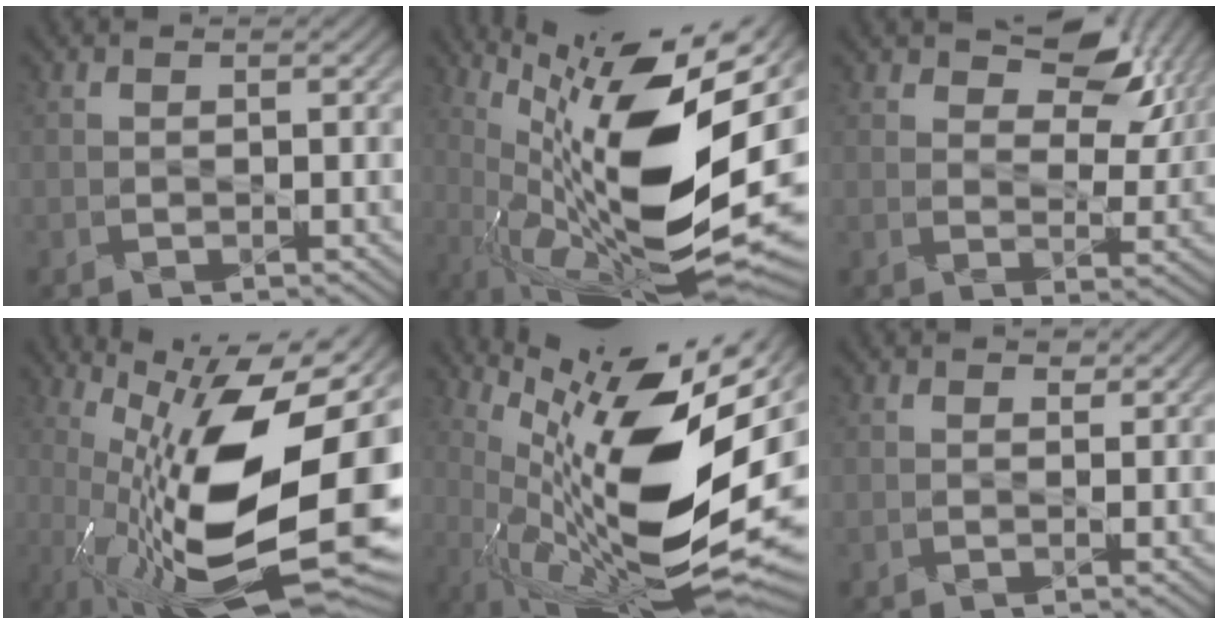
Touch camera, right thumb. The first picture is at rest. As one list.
[{"total": 19.5, "force": [3.5, 6.4, 18.1], "torque": [-0.309, 0.010, 0.068]}, {"total": 8.2, "force": [5.1, 4.1, 4.9], "torque": [-0.076, -0.002, 0.077]}, {"total": 19.6, "force": [-0.3, 7.4, 18.1], "torque": [-0.289, -0.015, -0.009]}, {"total": 19.5, "force": [3.2, 6.8, 17.9], "torque": [-0.293, 0.000, 0.055]}, {"total": 0.8, "force": [0.6, 0.5, 0.0], "torque": [-0.004, -0.002, 0.005]}]